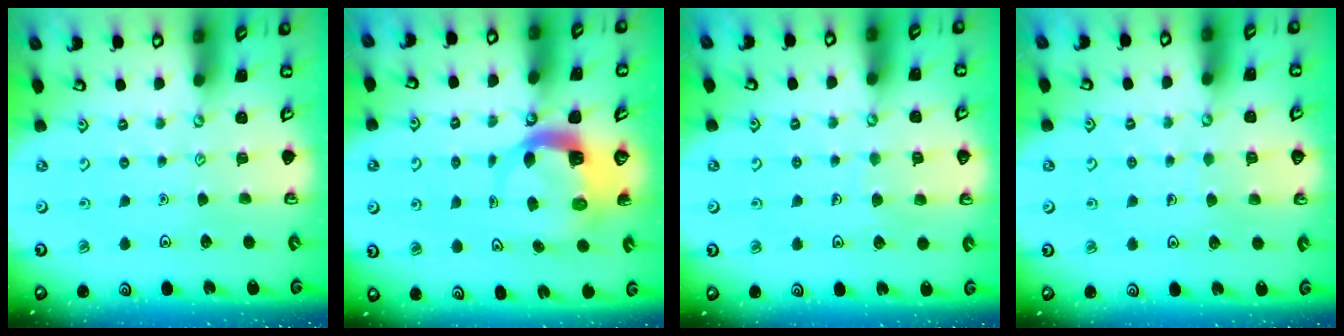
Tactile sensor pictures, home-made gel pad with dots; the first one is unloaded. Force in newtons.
{"total": 5.2, "press": 5.1, "slide": 0.5}
{"total": 4.7, "press": 4.7, "slide": 0.4}
{"total": 3.0, "press": 3.0, "slide": 0.2}